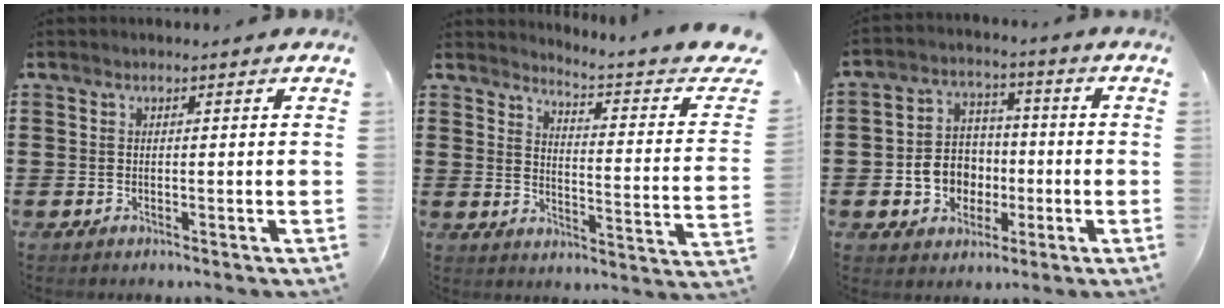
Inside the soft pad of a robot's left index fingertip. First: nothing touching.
{"total": 3.2, "force": [2.4, -0.5, 2.0], "torque": [-0.049, -0.033, 0.028]}
{"total": 6.9, "force": [-1.6, 6.2, 2.7], "torque": [-0.056, 0.019, -0.027]}